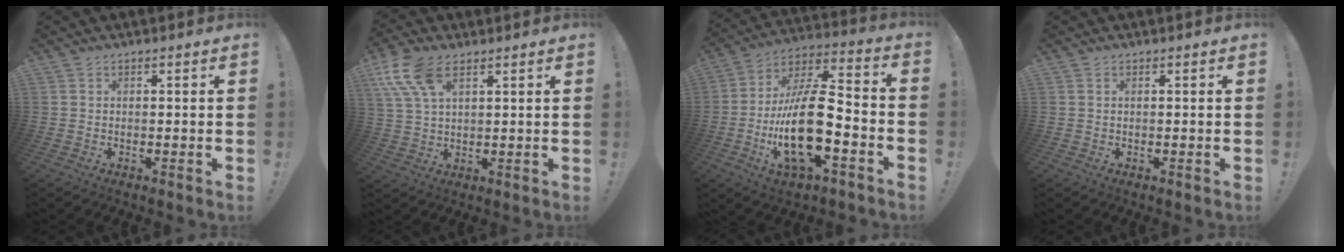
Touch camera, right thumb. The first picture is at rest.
{"total": 11.1, "force": [5.7, 5.4, 7.8], "torque": [-0.155, -0.017, 0.109]}
{"total": 22.3, "force": [-5.4, 8.7, 19.8], "torque": [-0.387, 0.024, -0.093]}
{"total": 0.6, "force": [0.3, -0.1, 0.5], "torque": [-0.013, 0.001, 0.006]}